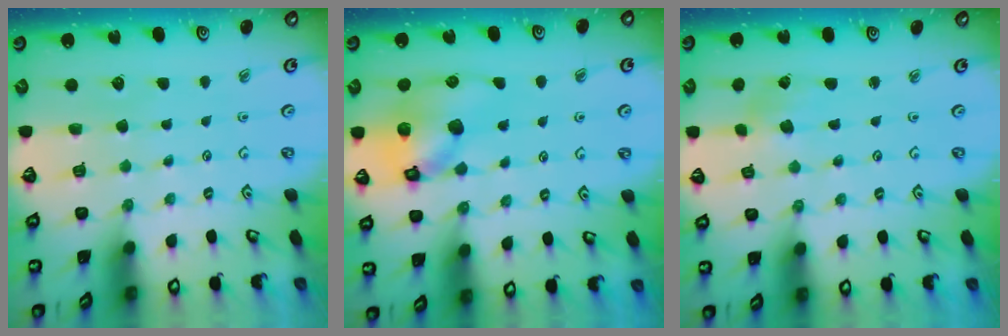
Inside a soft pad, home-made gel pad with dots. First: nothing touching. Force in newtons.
{"total": 11.9, "press": 11.7, "slide": 1.9}
{"total": 2.7, "press": 2.7, "slide": 0.3}